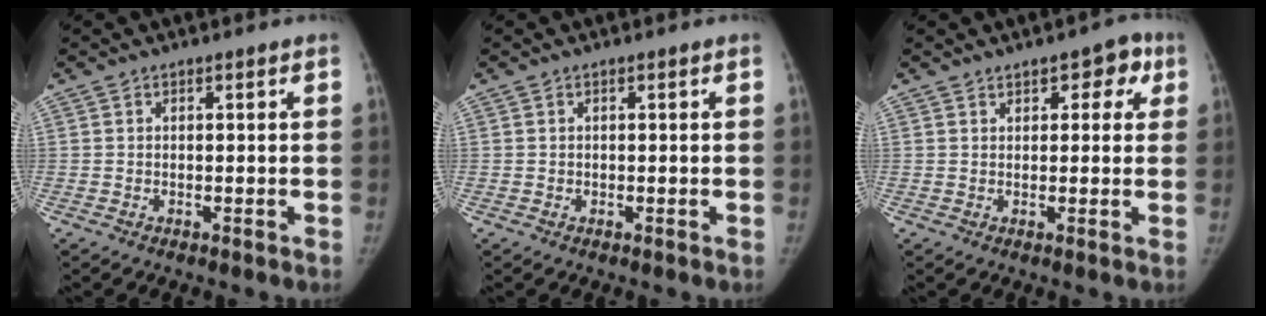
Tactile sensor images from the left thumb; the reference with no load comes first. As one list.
[{"total": 0.0}, {"total": 5.1, "force": [2.4, 2.9, 3.4], "torque": [-0.006, -0.002, 0.022]}]